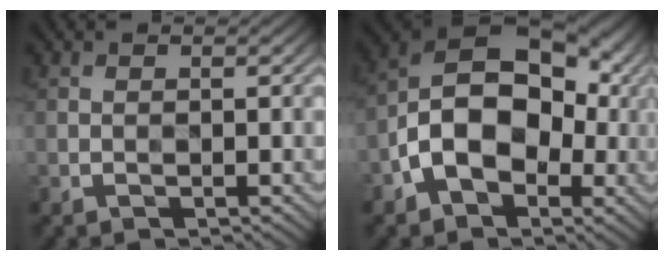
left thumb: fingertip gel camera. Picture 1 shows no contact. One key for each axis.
{"total": 13.7, "fx": -2.7, "fy": 8.9, "fz": 10.0, "tx": -0.150, "ty": 0.013, "tz": -0.062}